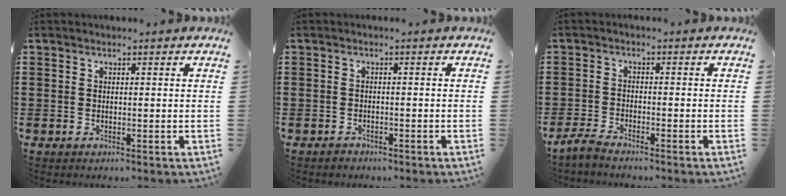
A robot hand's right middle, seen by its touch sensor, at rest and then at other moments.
{"total": 0.9, "force": [-0.8, 0.4, 0.1], "torque": [-0.003, 0.001, -0.018]}
{"total": 2.4, "force": [-2.2, 0.2, 1.0], "torque": [-0.032, 0.000, -0.049]}